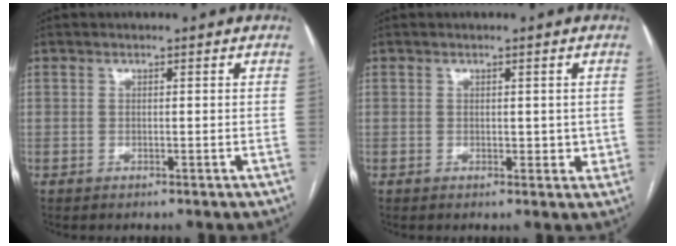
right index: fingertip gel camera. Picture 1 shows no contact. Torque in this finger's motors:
{"motor_torque": [0.19, 0.15, 0.11, 0.04]}